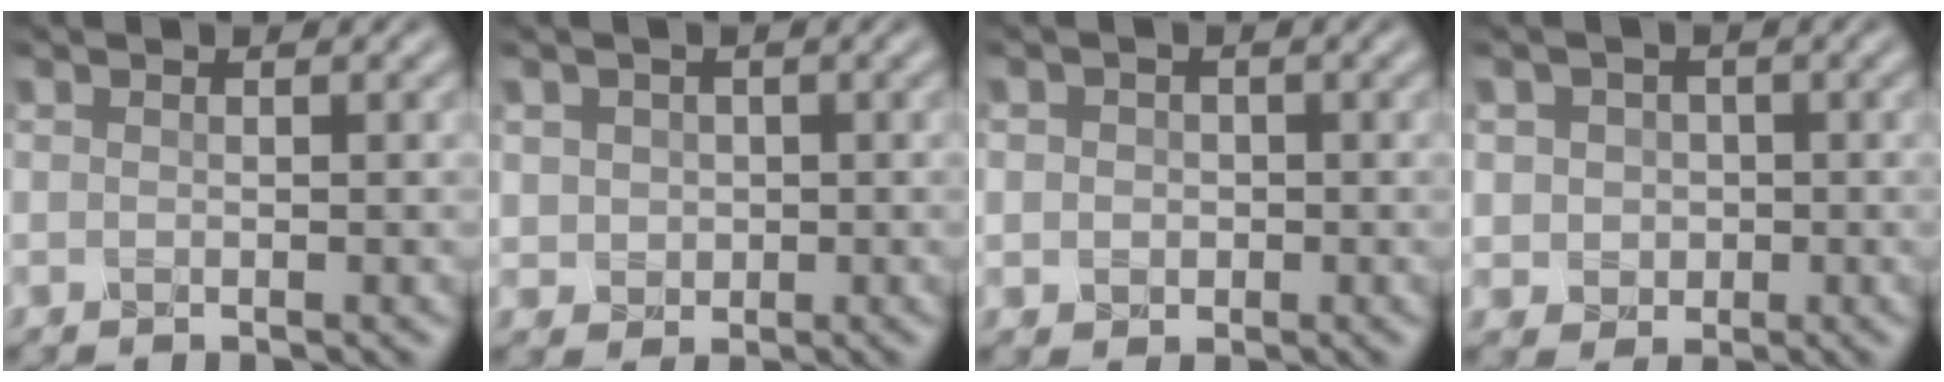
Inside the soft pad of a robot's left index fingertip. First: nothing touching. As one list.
[{"total": 2.0, "force": [0.3, 1.8, 0.7], "torque": [-0.012, 0.001, 0.008]}, {"total": 1.9, "force": [0.2, 1.8, 0.7], "torque": [-0.003, 0.003, -0.003]}, {"total": 2.9, "force": [0.3, 2.7, 1.0], "torque": [-0.007, 0.006, -0.001]}]